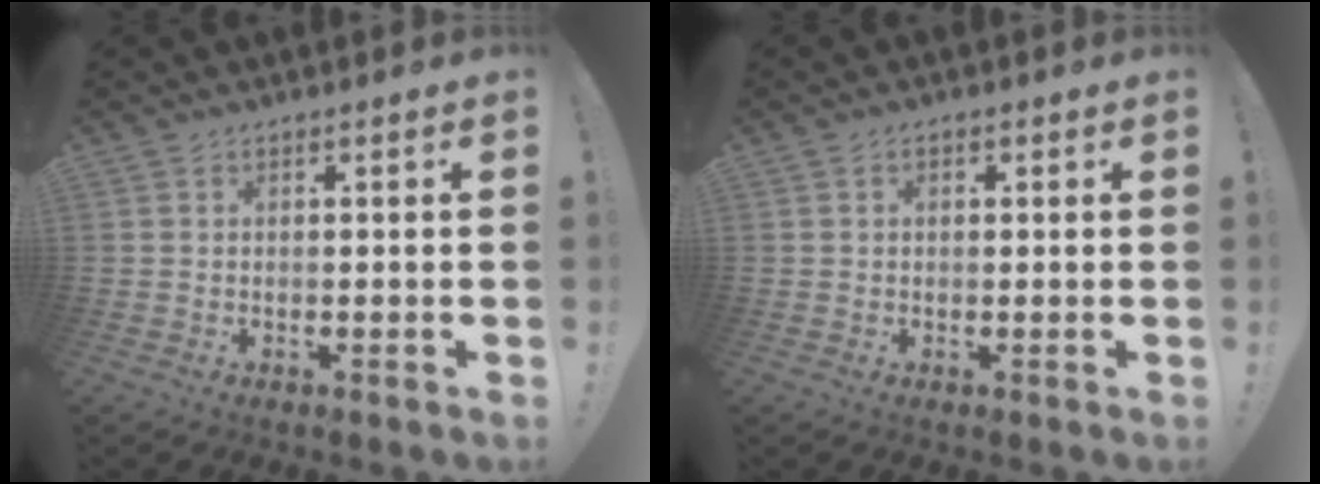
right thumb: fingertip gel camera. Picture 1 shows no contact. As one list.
[{"total": 1.0, "force": [0.0, 0.8, 0.6], "torque": [-0.006, 0.002, -0.002]}]